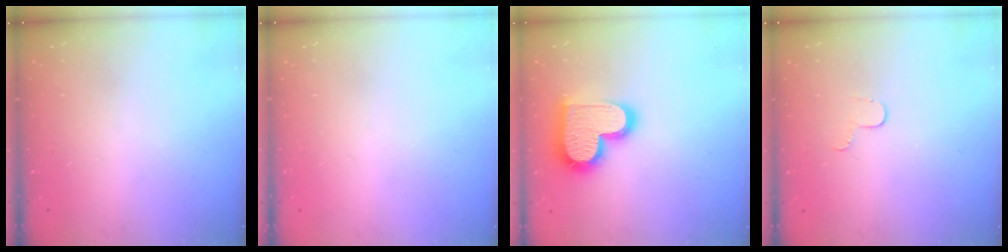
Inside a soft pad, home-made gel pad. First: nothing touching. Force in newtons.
{"total": 0.0}
{"total": 17.5, "press": 17.4, "slide": 1.3}
{"total": 4.2, "press": 4.2, "slide": 0.4}